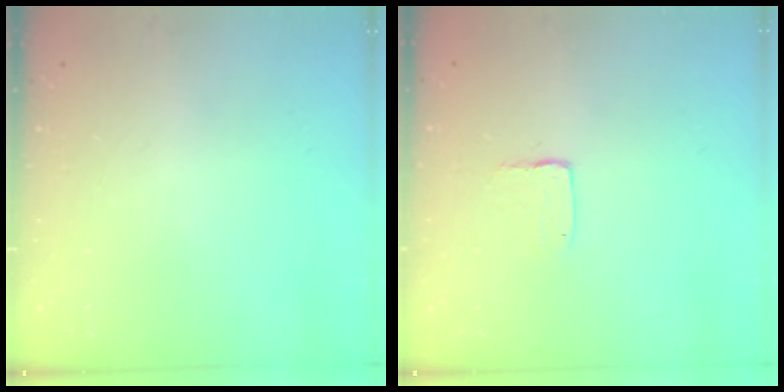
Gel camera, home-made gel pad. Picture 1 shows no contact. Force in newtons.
{"total": 3.4, "press": 3.4, "slide": 0.2}